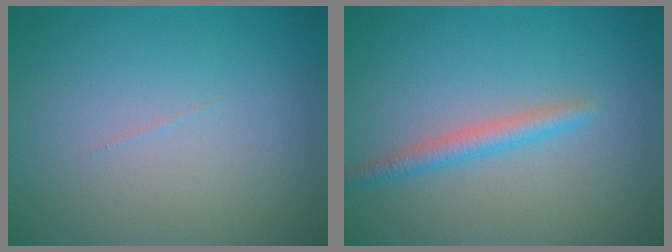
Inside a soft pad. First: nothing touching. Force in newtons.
{"total": 2.1, "press": 2.1, "slide": 0.1}